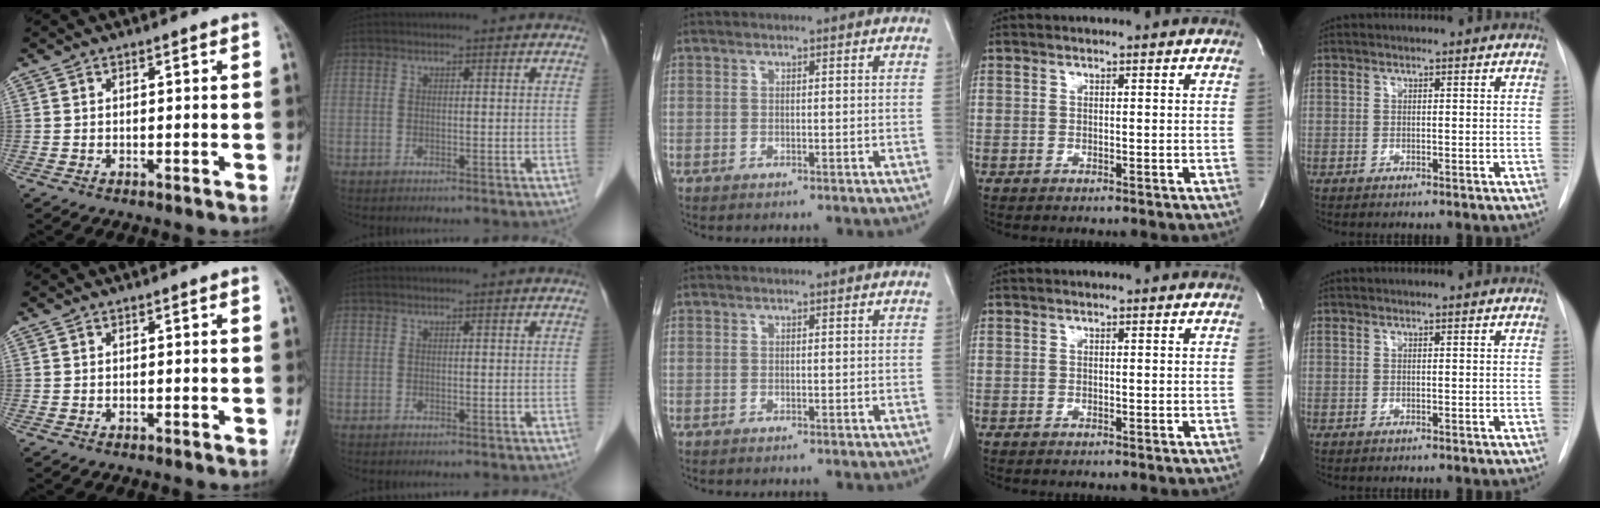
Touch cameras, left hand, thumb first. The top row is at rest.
{}